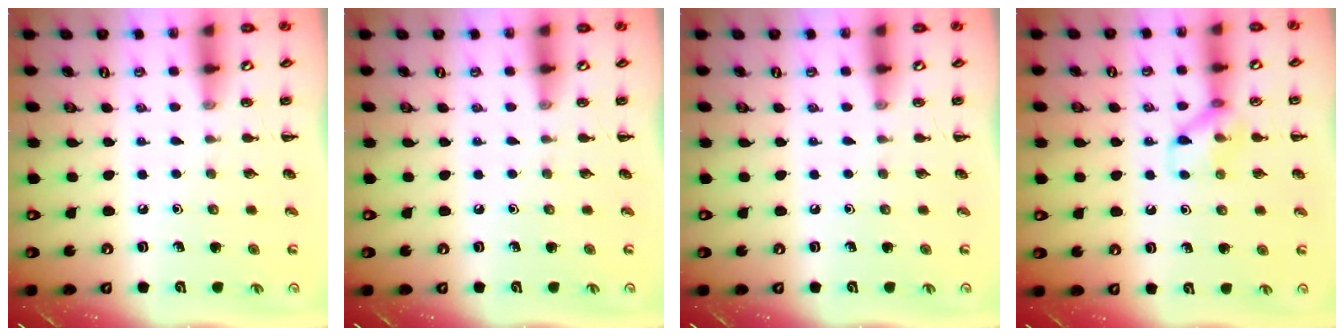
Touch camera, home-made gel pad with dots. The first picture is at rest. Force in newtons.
{"total": 0.0}
{"total": 0.0}
{"total": 8.2, "press": 8.2, "slide": 0.4}